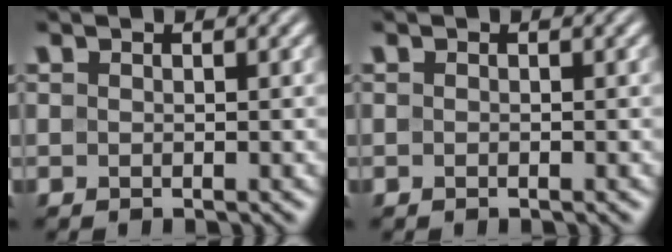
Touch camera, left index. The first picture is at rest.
{"total": 0.0}